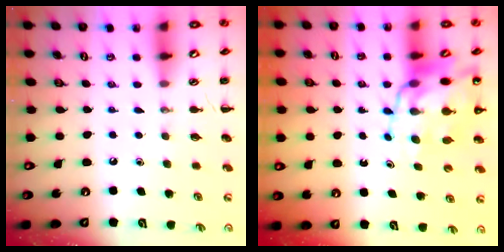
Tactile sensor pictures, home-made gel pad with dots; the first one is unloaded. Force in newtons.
{"total": 15.5, "press": 14.9, "slide": 4.0}